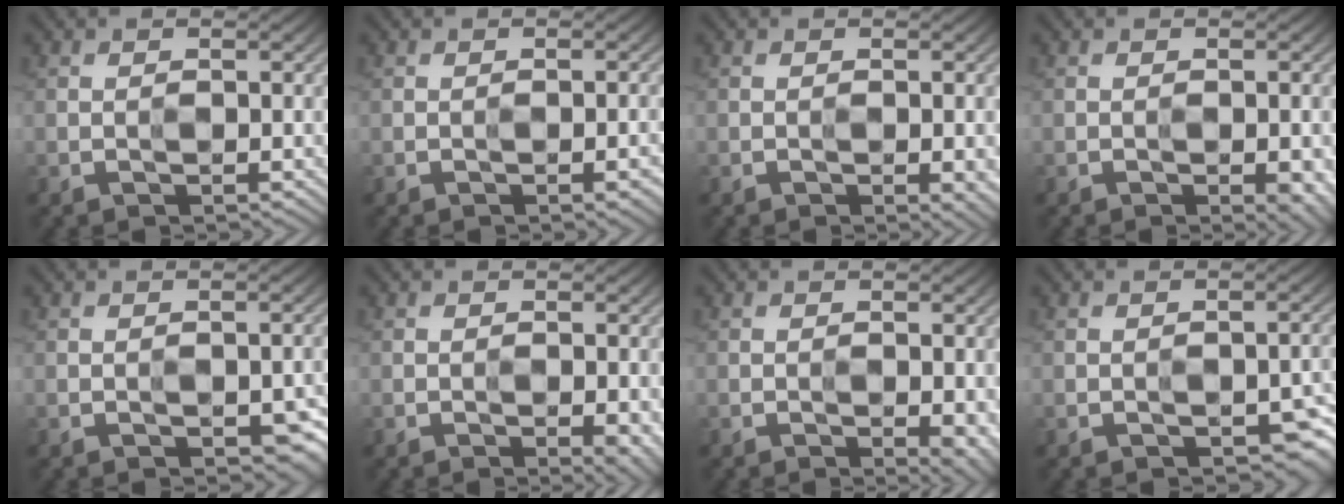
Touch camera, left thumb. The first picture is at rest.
{"total": 2.5, "force": [-1.2, 1.0, 2.0], "torque": [-0.012, -0.007, -0.008]}
{"total": 4.3, "force": [-1.5, 1.8, 3.6], "torque": [-0.035, -0.012, -0.009]}
{"total": 4.9, "force": [-2.2, 2.1, 3.9], "torque": [-0.033, -0.016, -0.017]}
{"total": 5.4, "force": [-2.3, 3.3, 3.6], "torque": [-0.036, -0.026, -0.014]}
{"total": 4.8, "force": [-2.0, 1.9, 3.9], "torque": [-0.037, -0.014, -0.013]}
{"total": 5.2, "force": [-1.9, 2.2, 4.4], "torque": [-0.044, -0.014, -0.008]}
{"total": 5.1, "force": [-2.6, 2.8, 3.5], "torque": [-0.039, -0.018, -0.029]}